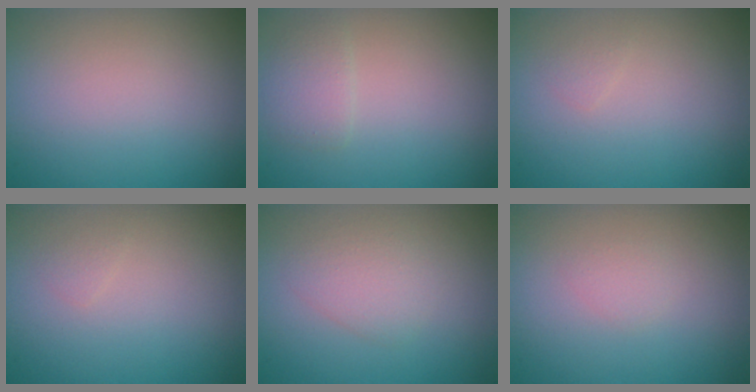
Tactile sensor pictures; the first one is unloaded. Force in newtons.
{"total": 1.5, "press": 1.5, "slide": 0.0}
{"total": 0.6, "press": 0.6, "slide": 0.0}
{"total": 0.6, "press": 0.6, "slide": 0.0}
{"total": 2.0, "press": 2.0, "slide": 0.1}
{"total": 0.7, "press": 0.7, "slide": 0.0}